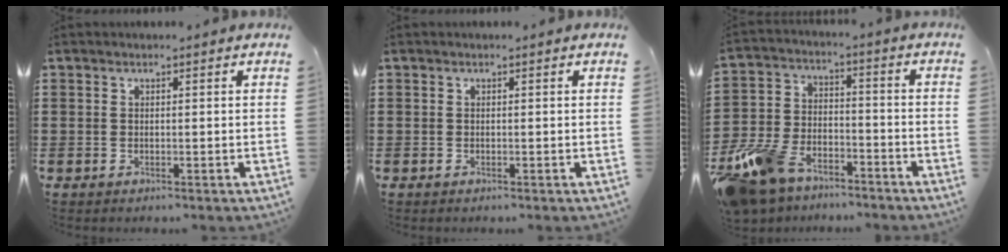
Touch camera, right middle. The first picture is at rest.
{"total": 0.0}
{"total": 10.7, "force": [-8.8, 4.5, 4.0], "torque": [-0.109, 0.027, -0.176]}